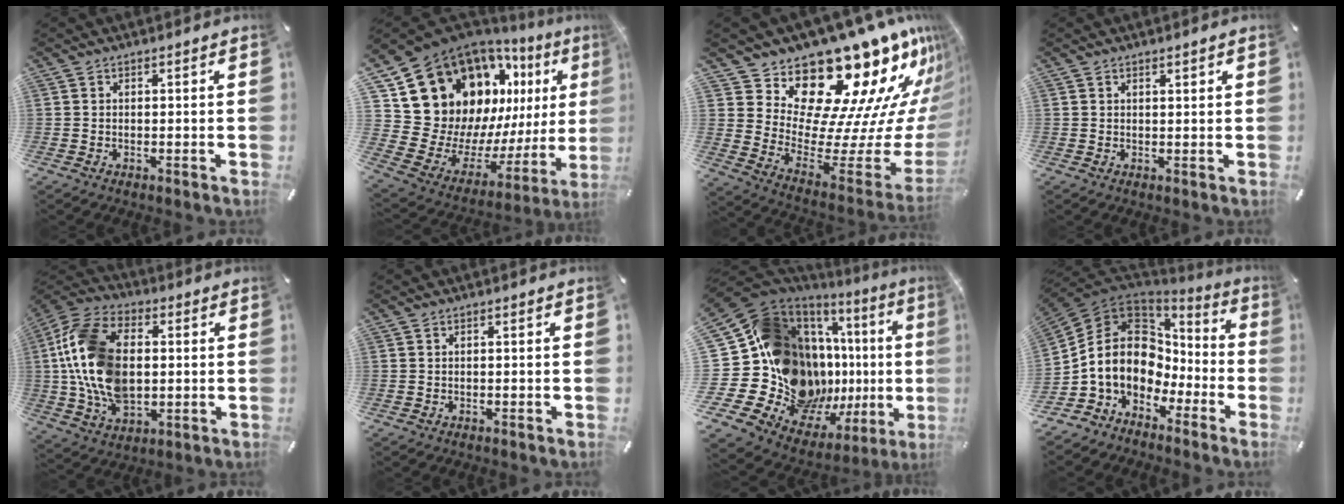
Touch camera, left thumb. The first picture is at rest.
{"total": 19.9, "force": [9.7, 15.5, 7.8], "torque": [-0.076, -0.116, 0.219]}
{"total": 22.5, "force": [16.9, 9.7, 11.3], "torque": [-0.120, -0.182, 0.311]}
{"total": 0.9, "force": [0.7, 0.3, 0.4], "torque": [-0.008, -0.001, 0.013]}
{"total": 18.7, "force": [0.6, 12.6, 13.9], "torque": [-0.319, 0.007, 0.010]}
{"total": 0.0}
{"total": 30.6, "force": [0.7, 20.3, 22.8], "torque": [-0.383, -0.099, 0.089]}
{"total": 14.9, "force": [0.2, 12.1, 8.7], "torque": [-0.183, -0.012, 0.001]}